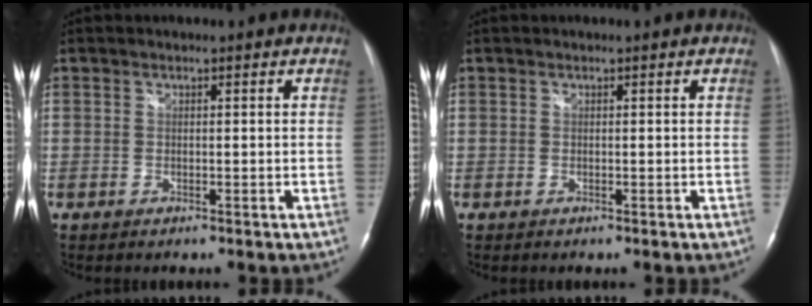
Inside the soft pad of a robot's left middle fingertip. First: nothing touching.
{"total": 0.0}